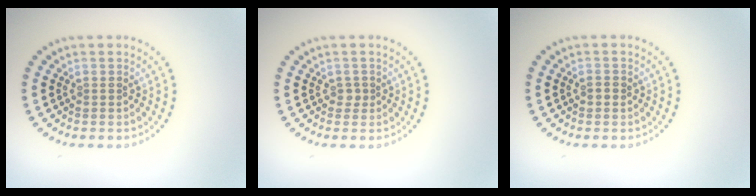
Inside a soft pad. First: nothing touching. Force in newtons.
{"total": 0.7, "press": 0.5, "slide": 0.5}
{"total": 0.8, "press": 0.8, "slide": 0.1}